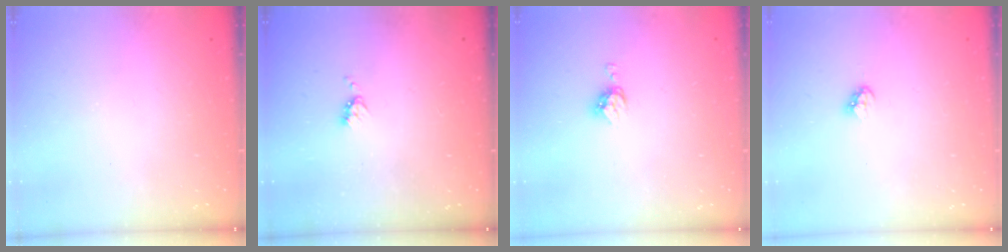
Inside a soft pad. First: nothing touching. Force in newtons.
{"total": 3.9, "press": 3.8, "slide": 0.6}
{"total": 5.0, "press": 4.9, "slide": 0.3}
{"total": 3.5, "press": 3.5, "slide": 0.2}